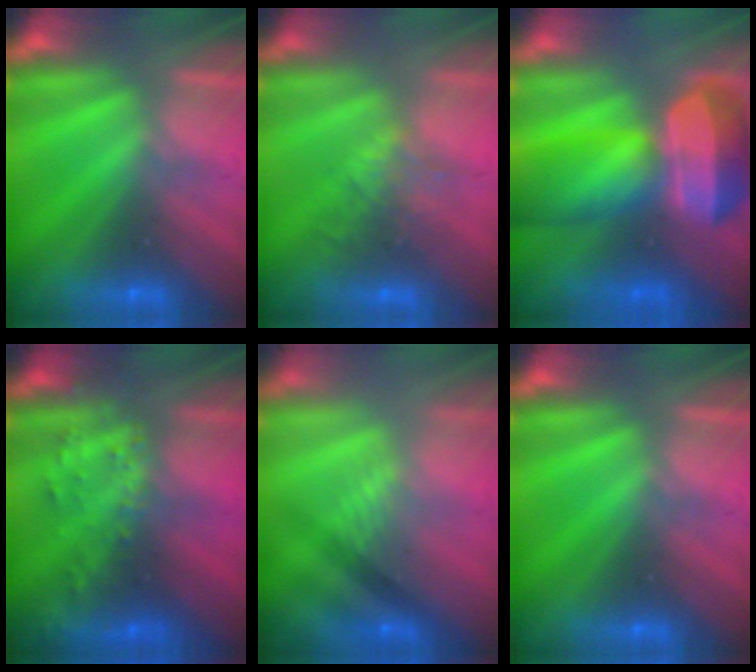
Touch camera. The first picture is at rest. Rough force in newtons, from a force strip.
{"total": 3.9}
{"total": 9.2}
{"total": 2.7}
{"total": 2.2}
{"total": 0.0}